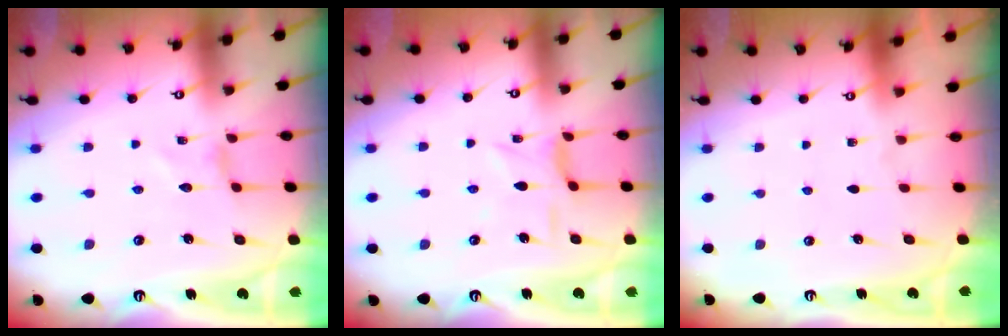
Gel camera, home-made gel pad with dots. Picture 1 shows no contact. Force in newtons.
{"total": 3.2, "press": 3.2, "slide": 0.4}
{"total": 0.0}